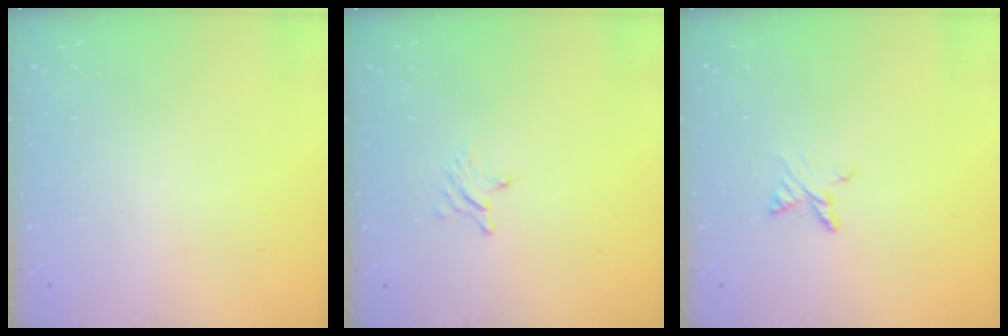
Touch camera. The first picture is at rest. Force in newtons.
{"total": 2.7, "press": 2.7, "slide": 0.3}
{"total": 5.4, "press": 5.3, "slide": 0.6}